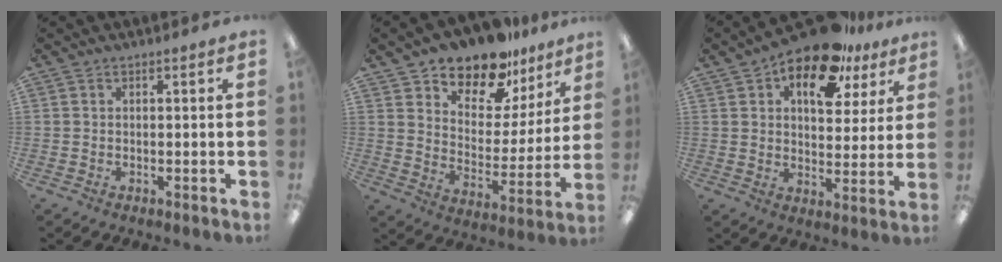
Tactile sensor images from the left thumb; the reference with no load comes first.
{"total": 14.5, "force": [12.2, 6.4, 4.5], "torque": [-0.087, -0.092, 0.220]}
{"total": 15.7, "force": [10.1, 7.5, 9.4], "torque": [-0.139, -0.050, 0.171]}